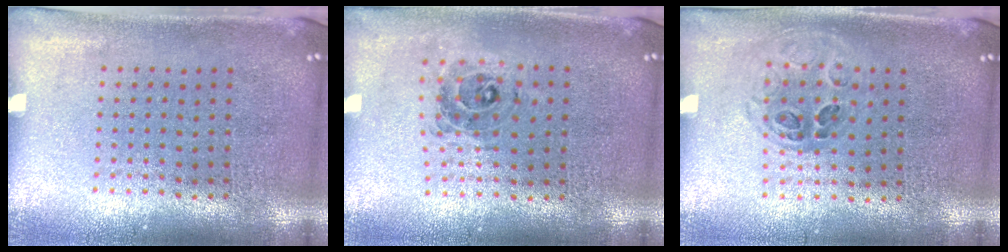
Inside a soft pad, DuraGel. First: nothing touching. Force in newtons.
{"total": 0.6, "press": 0.6, "slide": 0.2}
{"total": 1.0, "press": 0.9, "slide": 0.3}